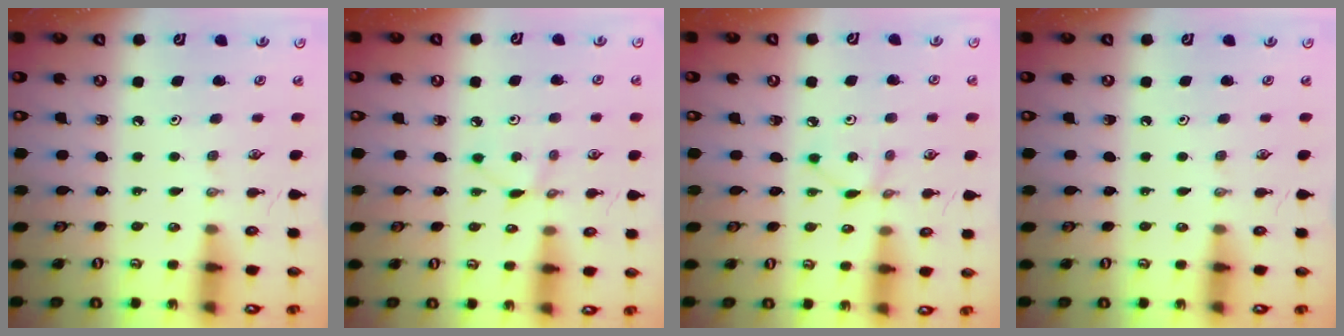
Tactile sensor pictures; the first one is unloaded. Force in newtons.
{"total": 2.9, "press": 2.9, "slide": 0.3}
{"total": 2.4, "press": 2.4, "slide": 0.1}
{"total": 0.0}